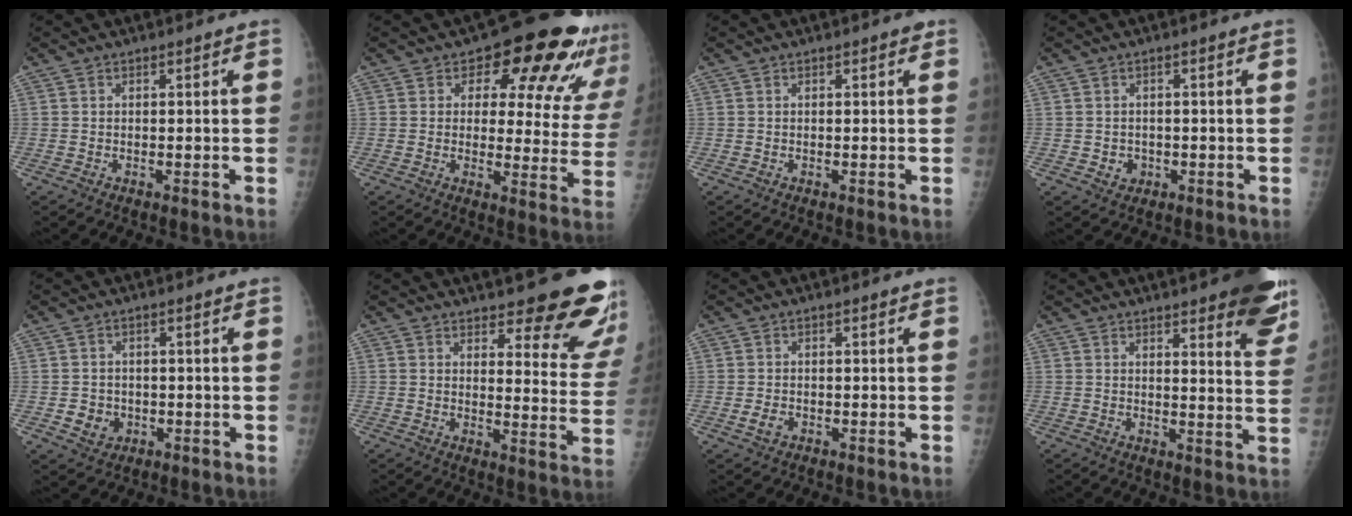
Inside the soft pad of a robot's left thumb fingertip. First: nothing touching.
{"total": 17.6, "force": [12.2, 8.5, 9.5], "torque": [-0.058, -0.066, 0.131]}
{"total": 0.5, "force": [0.3, 0.2, 0.4], "torque": [-0.005, 0.000, 0.000]}
{"total": 2.3, "force": [-0.5, 2.1, 0.8], "torque": [-0.003, 0.004, -0.001]}
{"total": 4.0, "force": [-0.9, 3.6, 1.5], "torque": [-0.010, 0.004, -0.005]}
{"total": 15.8, "force": [12.9, 4.3, 8.0], "torque": [-0.054, -0.101, 0.143]}
{"total": 1.9, "force": [-0.6, 1.3, 1.2], "torque": [-0.020, 0.000, -0.010]}
{"total": 13.8, "force": [9.4, 3.5, 9.4], "torque": [-0.083, -0.051, 0.103]}